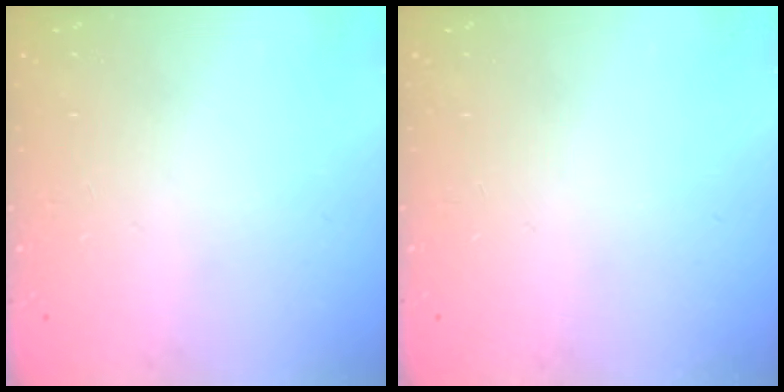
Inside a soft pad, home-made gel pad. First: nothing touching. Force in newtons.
{"total": 0.0}